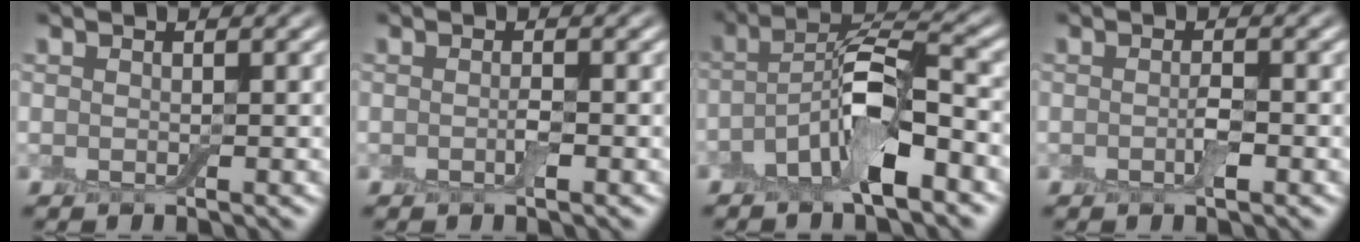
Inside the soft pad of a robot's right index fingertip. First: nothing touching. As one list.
[{"total": 0.9, "force": [-0.3, 0.2, 0.8], "torque": [-0.016, -0.001, -0.007]}, {"total": 8.1, "force": [-3.6, 2.5, 6.8], "torque": [-0.121, 0.010, -0.078]}, {"total": 1.4, "force": [-0.5, 0.4, 1.2], "torque": [-0.023, -0.001, -0.010]}]